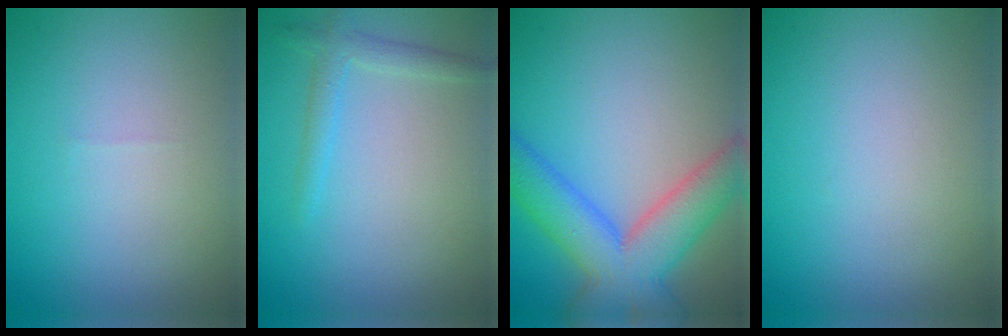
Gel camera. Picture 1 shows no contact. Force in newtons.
{"total": 1.9, "press": 1.9, "slide": 0.1}
{"total": 7.7, "press": 7.7, "slide": 0.3}
{"total": 0.0}